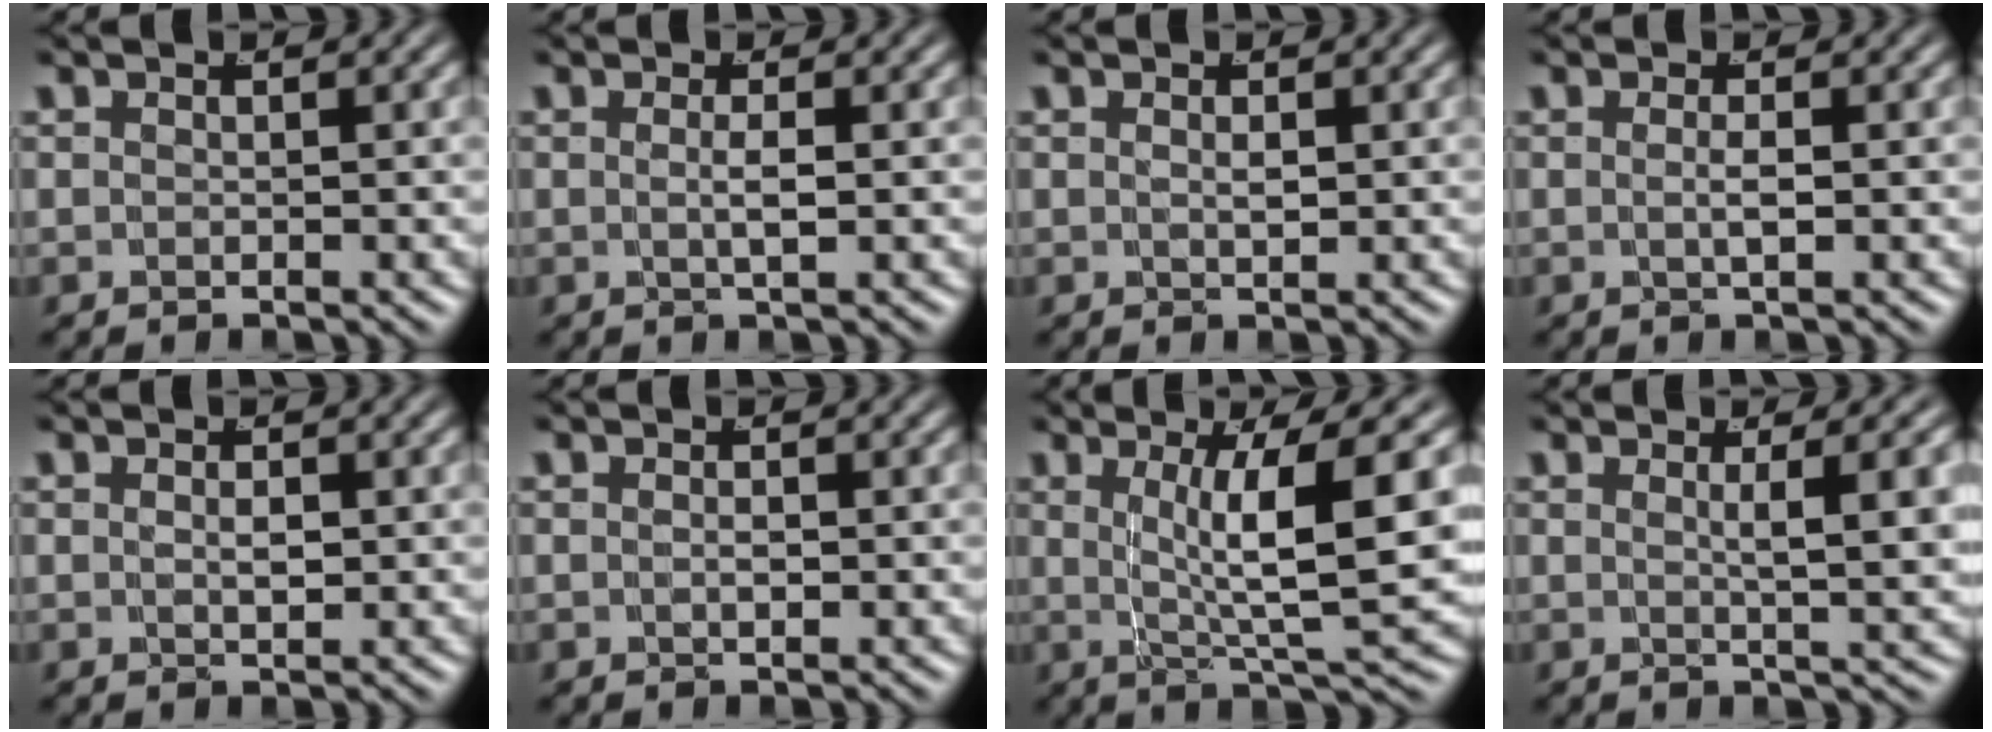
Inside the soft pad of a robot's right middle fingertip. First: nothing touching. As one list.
[{"total": 1.4, "force": [-0.1, -0.5, 1.3], "torque": [-0.026, -0.008, 0.002]}, {"total": 0.8, "force": [0.1, -0.2, 0.8], "torque": [-0.013, -0.010, 0.012]}, {"total": 1.2, "force": [-0.2, -0.4, 1.1], "torque": [-0.022, -0.006, -0.002]}, {"total": 1.0, "force": [0.1, 0.2, 1.0], "torque": [-0.017, -0.013, 0.011]}, {"total": 0.5, "force": [-0.2, 0.0, 0.5], "torque": [-0.013, -0.009, 0.003]}, {"total": 8.0, "force": [1.2, 1.1, 7.8], "torque": [-0.111, -0.010, 0.029]}, {"total": 4.1, "force": [1.2, -0.3, 3.9], "torque": [-0.047, 0.000, 0.021]}]